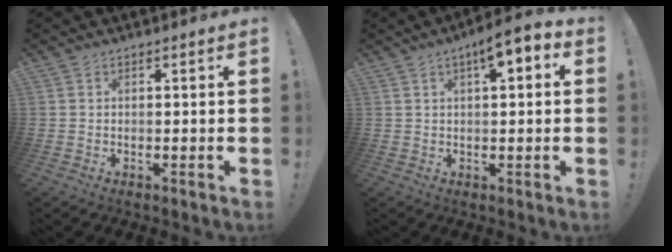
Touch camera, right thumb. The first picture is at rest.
{"total": 6.1, "force": [2.7, 1.6, 5.2], "torque": [-0.074, -0.017, 0.039]}